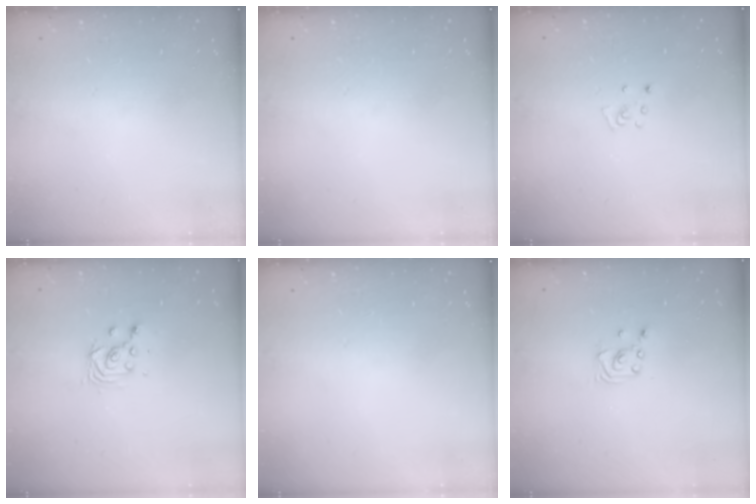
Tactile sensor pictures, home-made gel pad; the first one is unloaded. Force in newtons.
{"total": 0.0}
{"total": 3.1, "press": 3.1, "slide": 0.3}
{"total": 3.5, "press": 3.5, "slide": 0.2}
{"total": 0.0}
{"total": 2.2, "press": 2.2, "slide": 0.2}